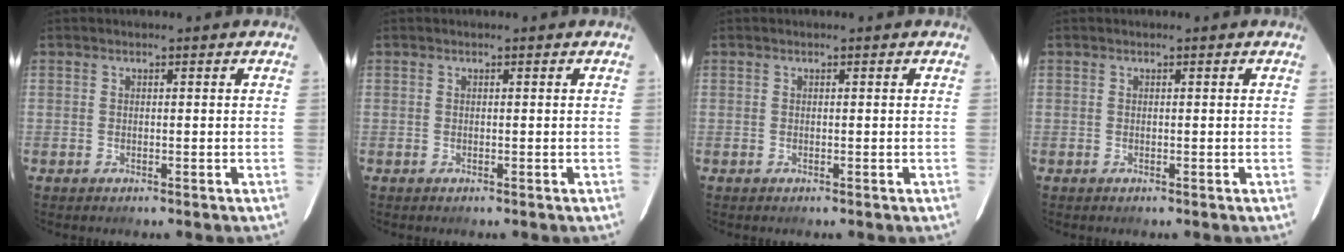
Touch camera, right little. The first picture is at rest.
{"total": 0.0}
{"total": 0.0}
{"total": 0.0}